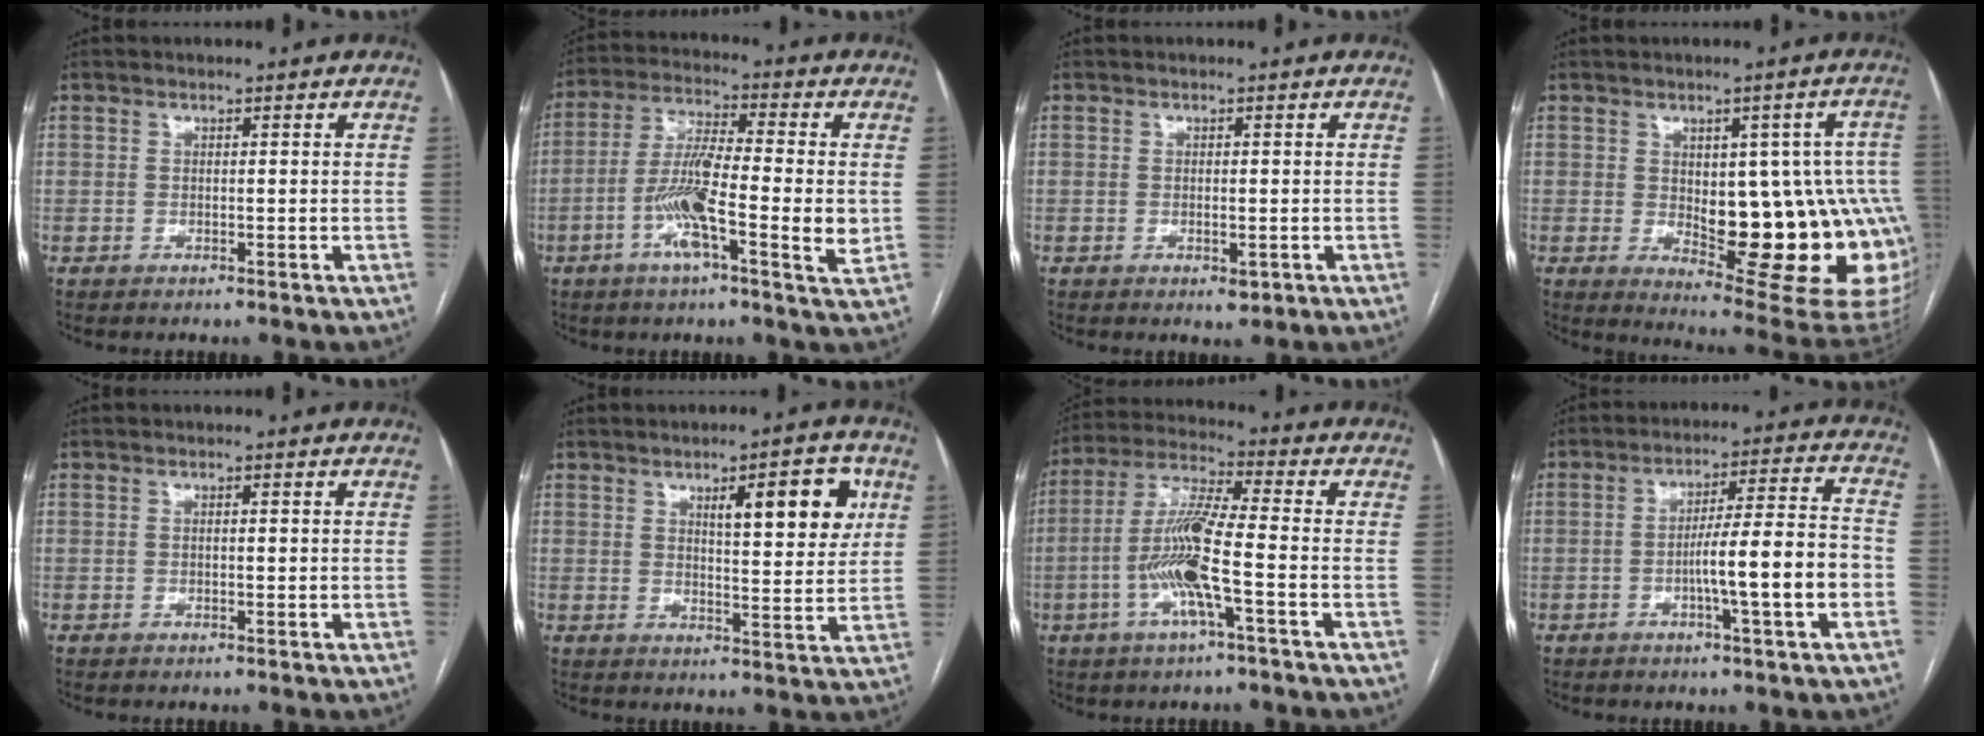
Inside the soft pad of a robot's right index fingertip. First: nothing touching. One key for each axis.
{"total": 12.9, "fx": -2.7, "fy": 1.6, "fz": 12.5, "tx": -0.226, "ty": -0.005, "tz": -0.057}
{"total": 1.9, "fx": -0.5, "fy": 1.0, "fz": 1.5, "tx": -0.025, "ty": -0.003, "tz": -0.001}
{"total": 20.3, "fx": -2.1, "fy": 7.1, "fz": 18.9, "tx": -0.162, "ty": 0.017, "tz": 0.002}
{"total": 0.7, "fx": 0.1, "fy": 0.2, "fz": 0.6, "tx": -0.012, "ty": 0.000, "tz": 0.002}
{"total": 9.9, "fx": 4.1, "fy": 2.4, "fz": 8.7, "tx": -0.118, "ty": 0.004, "tz": 0.058}
{"total": 11.3, "fx": -3.0, "fy": 0.5, "fz": 10.9, "tx": -0.225, "ty": 0.002, "tz": -0.065}
{"total": 11.4, "fx": -3.0, "fy": 0.1, "fz": 11.0, "tx": -0.173, "ty": 0.012, "tz": -0.049}